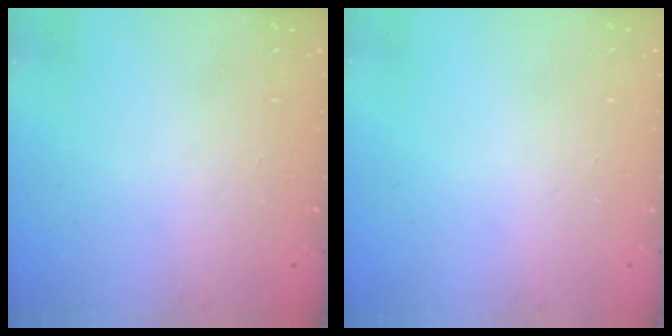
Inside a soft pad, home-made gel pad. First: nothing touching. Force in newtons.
{"total": 0.0}